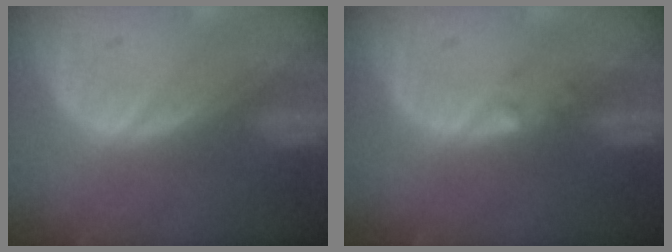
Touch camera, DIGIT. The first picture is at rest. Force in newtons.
{"total": 0.7, "press": 0.6, "slide": 0.4}